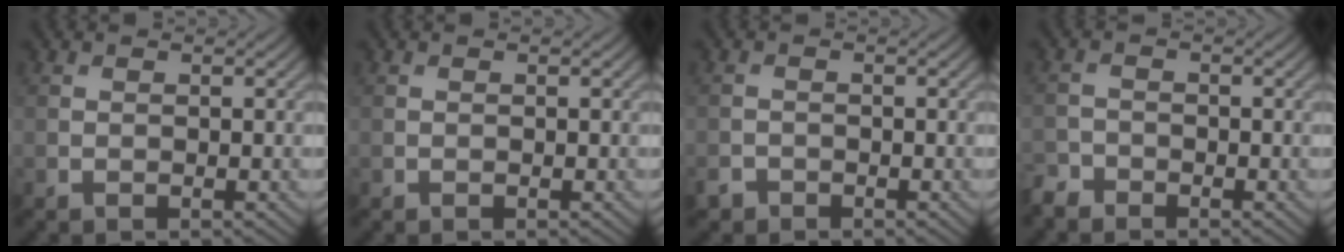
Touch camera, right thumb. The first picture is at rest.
{"total": 0.0}
{"total": 1.4, "force": [-1.1, 0.8, 0.2], "torque": [-0.004, -0.002, -0.026]}
{"total": 2.1, "force": [-1.9, 0.8, 0.2], "torque": [-0.005, -0.003, -0.049]}